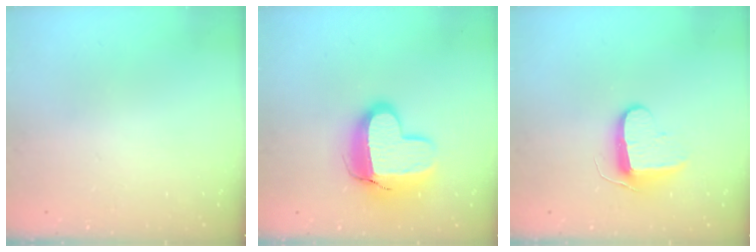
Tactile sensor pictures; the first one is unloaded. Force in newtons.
{"total": 14.1, "press": 14.1, "slide": 1.1}
{"total": 9.2, "press": 9.2, "slide": 0.7}